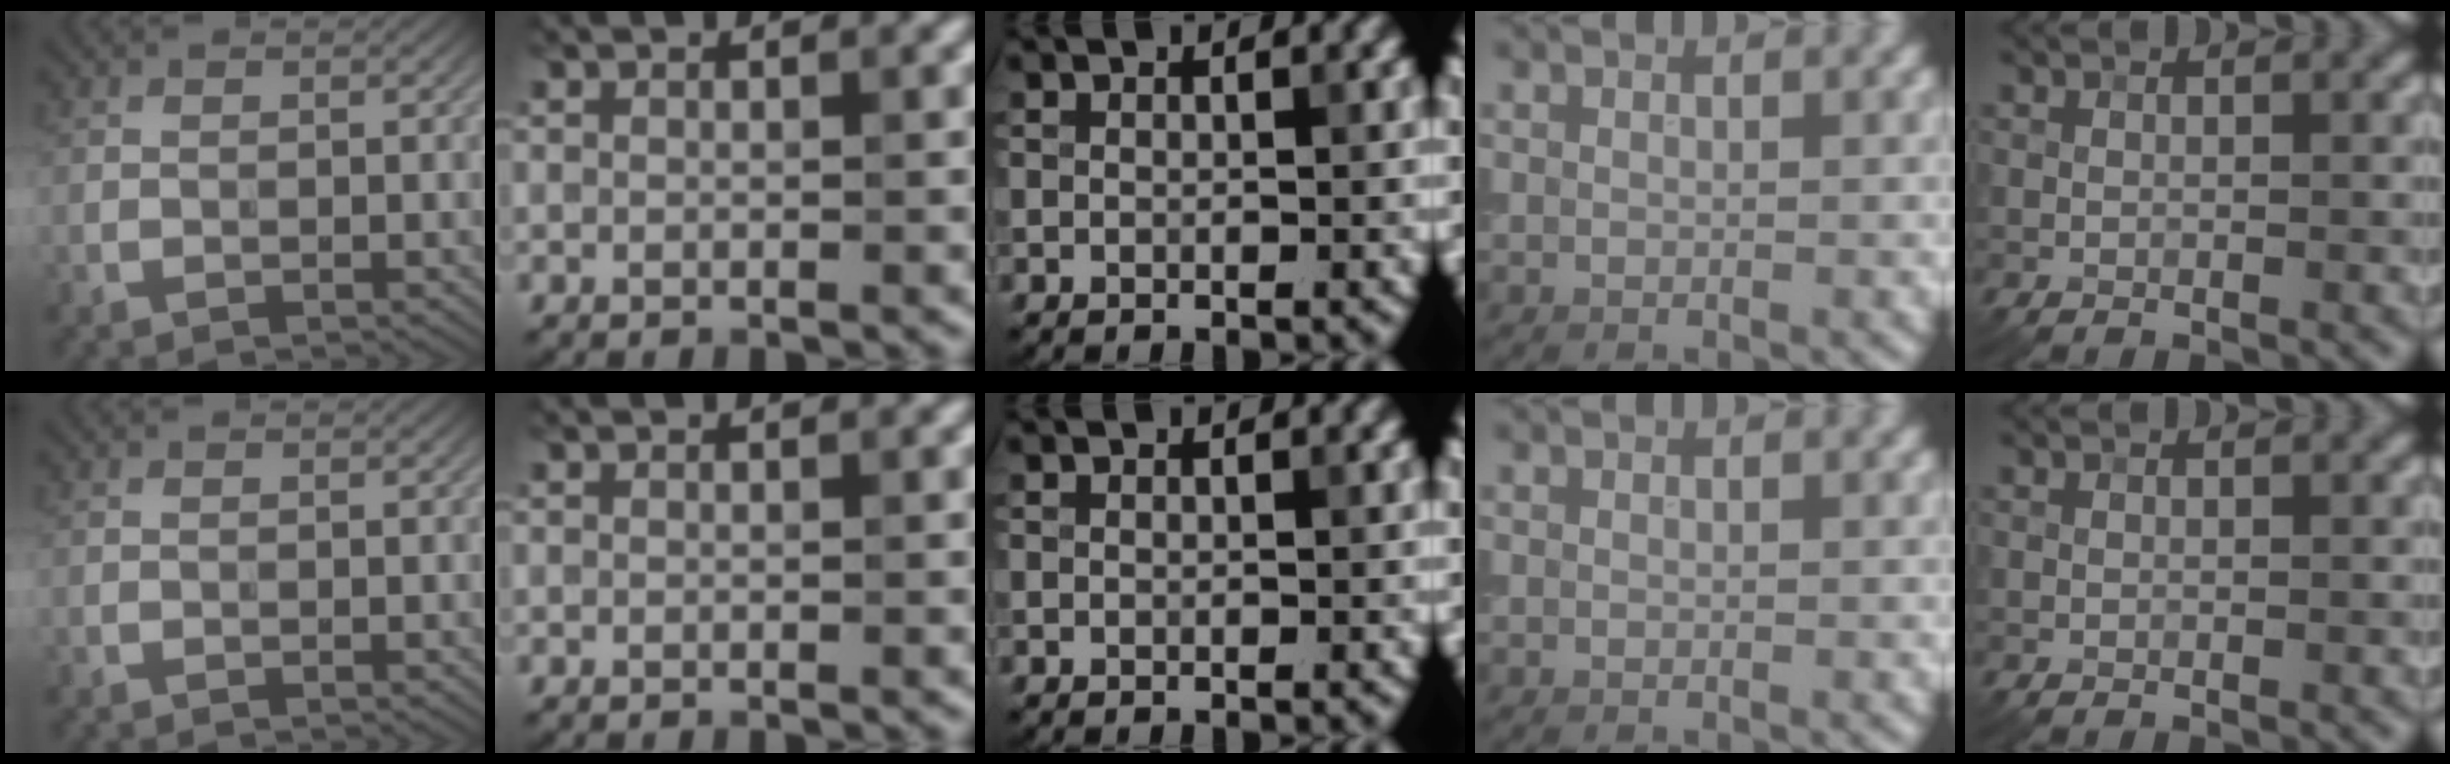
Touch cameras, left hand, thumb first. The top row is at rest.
{}